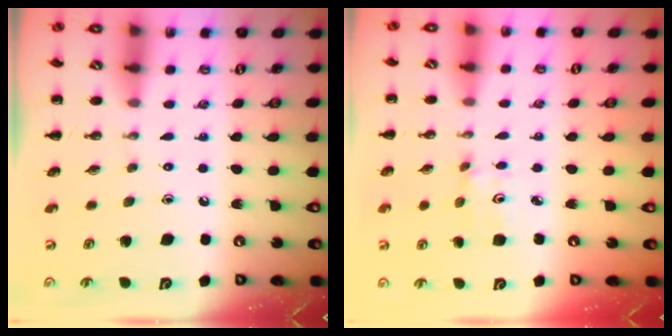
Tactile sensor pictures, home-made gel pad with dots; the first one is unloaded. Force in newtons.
{"total": 2.4, "press": 2.3, "slide": 0.8}